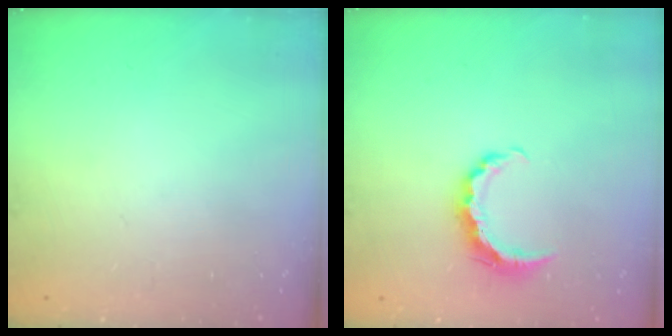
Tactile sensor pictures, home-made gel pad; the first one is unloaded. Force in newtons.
{"total": 7.1, "press": 7.0, "slide": 0.7}